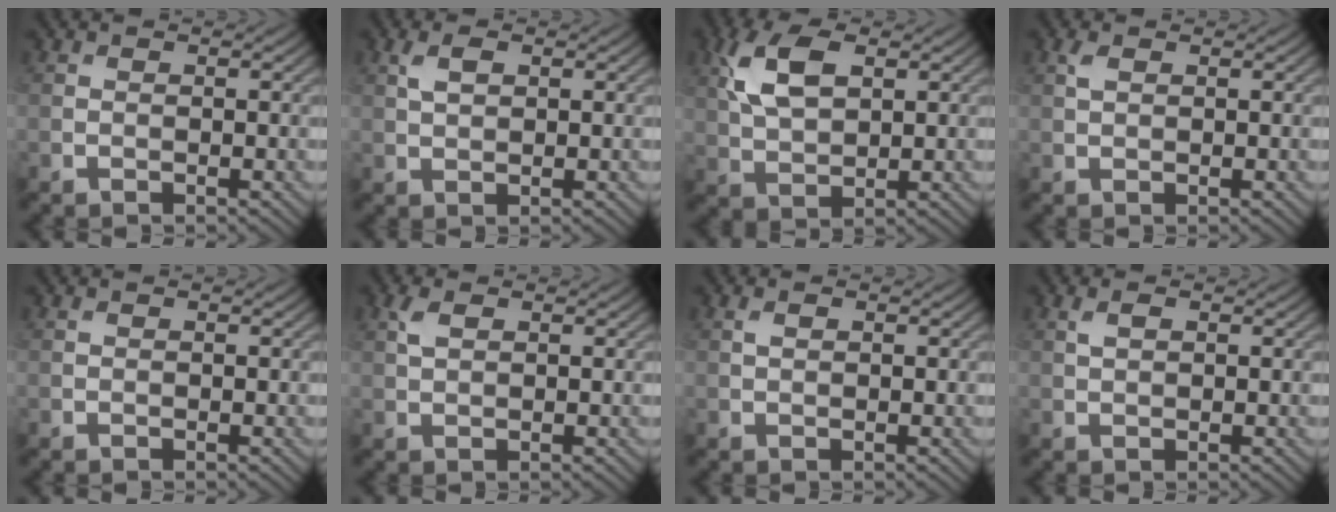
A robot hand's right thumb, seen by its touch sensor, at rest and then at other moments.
{"total": 2.5, "force": [1.0, 1.3, 1.9], "torque": [-0.045, 0.003, 0.020]}
{"total": 7.7, "force": [2.8, 4.1, 5.9], "torque": [-0.139, 0.010, 0.052]}
{"total": 1.4, "force": [0.7, 0.7, 1.0], "torque": [-0.028, 0.004, 0.014]}
{"total": 0.0}
{"total": 2.2, "force": [1.0, 1.1, 1.6], "torque": [-0.042, 0.005, 0.021]}
{"total": 1.0, "force": [0.4, 0.5, 0.8], "torque": [-0.020, 0.001, 0.009]}
{"total": 1.5, "force": [0.6, 0.7, 1.2], "torque": [-0.029, 0.002, 0.013]}